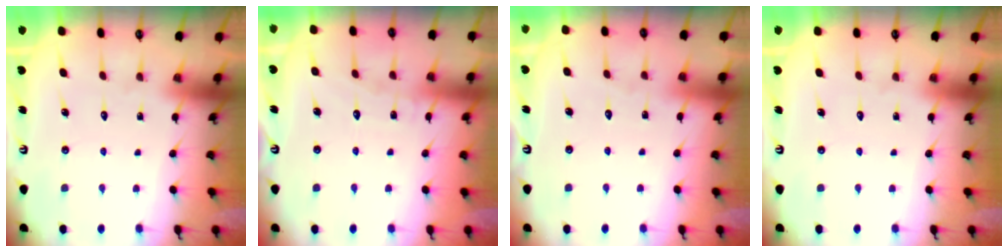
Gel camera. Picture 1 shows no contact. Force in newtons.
{"total": 5.2, "press": 5.2, "slide": 0.5}
{"total": 1.7, "press": 1.7, "slide": 0.2}
{"total": 0.0}